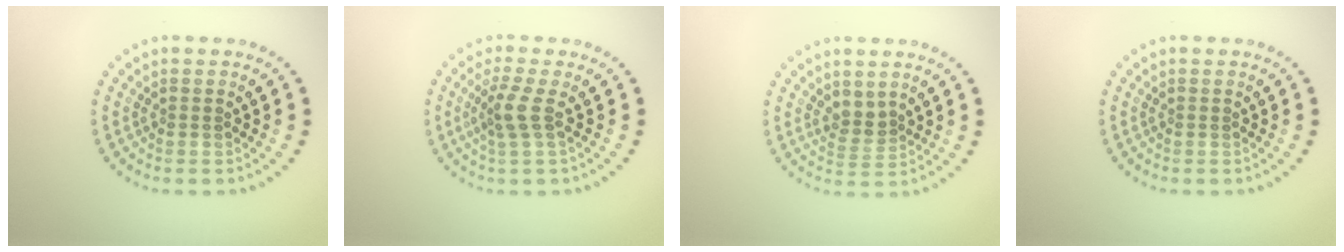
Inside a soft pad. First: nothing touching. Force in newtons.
{"total": 2.4, "press": 1.8, "slide": 1.6}
{"total": 1.9, "press": 1.5, "slide": 1.2}
{"total": 0.0}